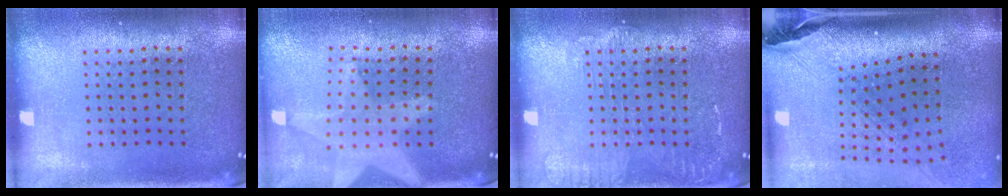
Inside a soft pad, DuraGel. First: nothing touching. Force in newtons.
{"total": 2.2, "press": 1.8, "slide": 1.2}
{"total": 1.6, "press": 1.5, "slide": 0.3}
{"total": 2.8, "press": 2.1, "slide": 1.9}